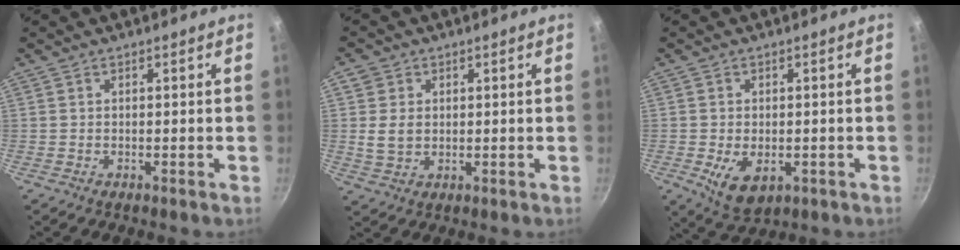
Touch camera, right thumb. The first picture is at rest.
{"total": 5.1, "force": [0.7, 4.2, 2.8], "torque": [-0.038, -0.005, 0.013]}
{"total": 7.1, "force": [-1.6, 4.6, 5.1], "torque": [-0.079, -0.012, -0.015]}